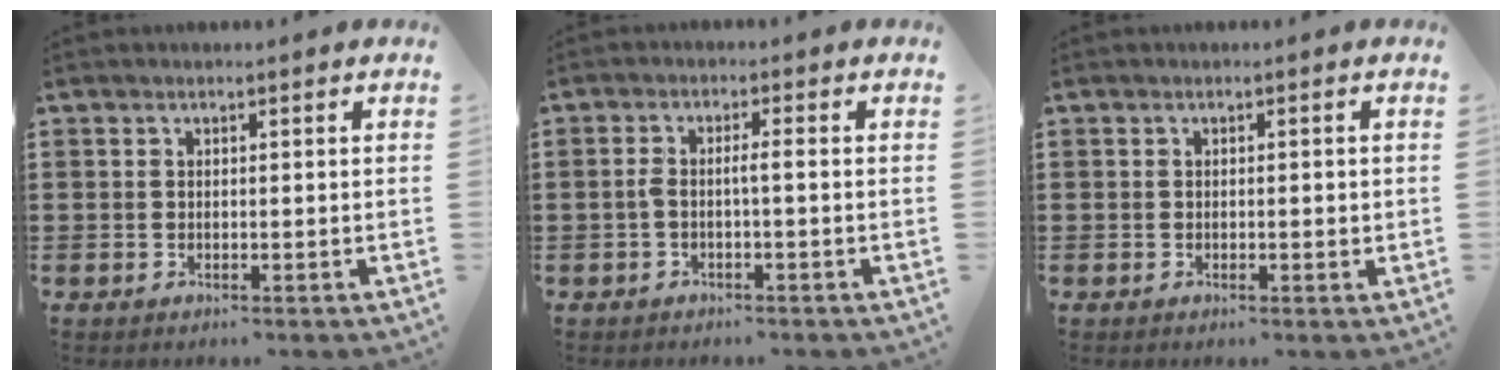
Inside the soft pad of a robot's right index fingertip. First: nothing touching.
{"total": 2.2, "force": [-0.6, 0.2, 2.2], "torque": [-0.050, -0.002, -0.015]}
{"total": 0.9, "force": [-0.1, 0.3, 0.9], "torque": [-0.017, 0.000, -0.003]}